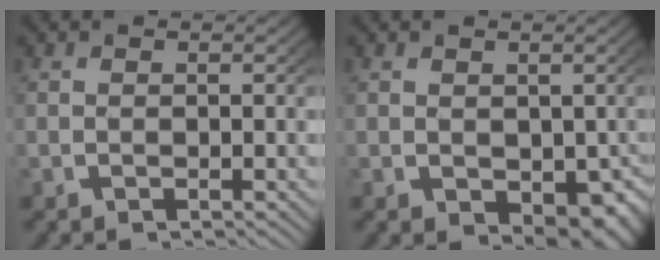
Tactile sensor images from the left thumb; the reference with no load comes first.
{"total": 4.0, "force": [-0.4, 2.8, 2.8], "torque": [-0.037, -0.027, 0.016]}